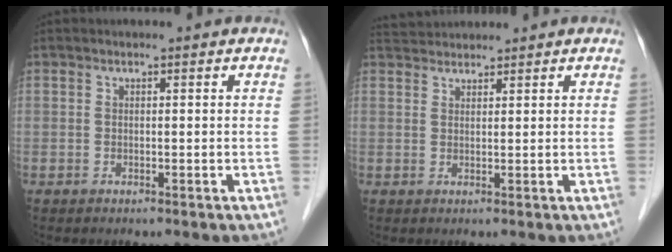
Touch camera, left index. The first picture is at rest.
{"total": 3.4, "force": [3.4, 0.4, 0.2], "torque": [-0.011, 0.029, 0.066]}